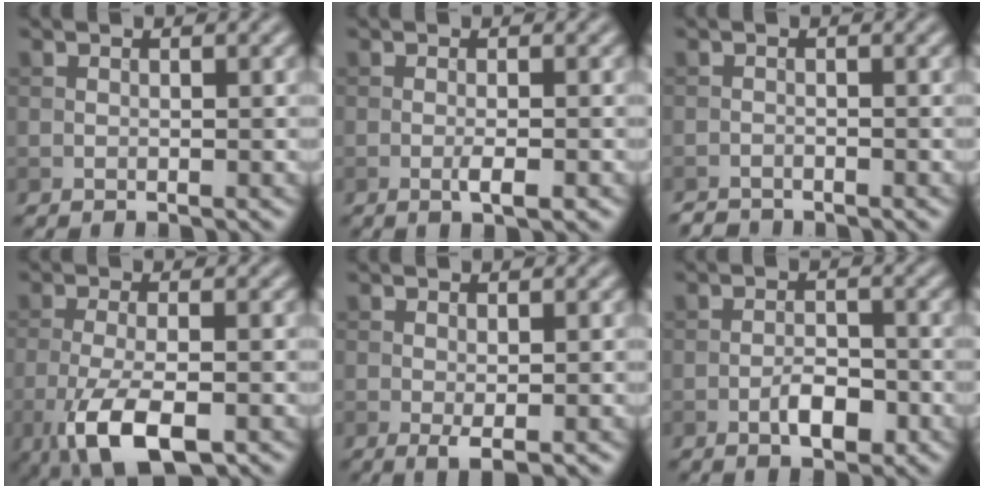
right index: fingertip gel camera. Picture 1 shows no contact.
{"total": 1.8, "force": [-0.7, 0.3, 1.6], "torque": [-0.028, -0.001, -0.013]}
{"total": 1.4, "force": [-1.4, 0.2, 0.1], "torque": [0.002, -0.003, -0.027]}
{"total": 6.7, "force": [-3.0, 2.5, 5.5], "torque": [-0.116, -0.014, -0.055]}
{"total": 1.5, "force": [-0.4, 0.3, 1.4], "torque": [-0.025, -0.005, -0.006]}
{"total": 3.2, "force": [-1.5, 1.4, 2.5], "torque": [-0.039, 0.003, -0.026]}